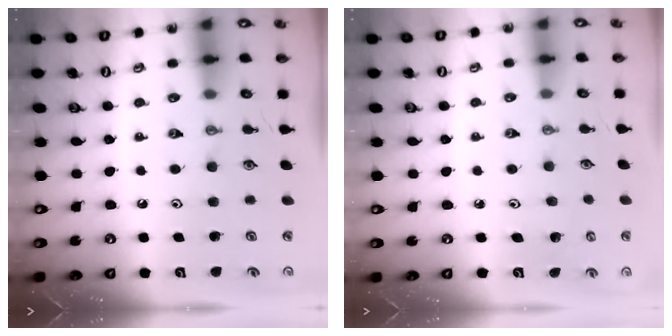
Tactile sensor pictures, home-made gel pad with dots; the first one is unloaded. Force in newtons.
{"total": 3.8, "press": 3.8, "slide": 0.2}